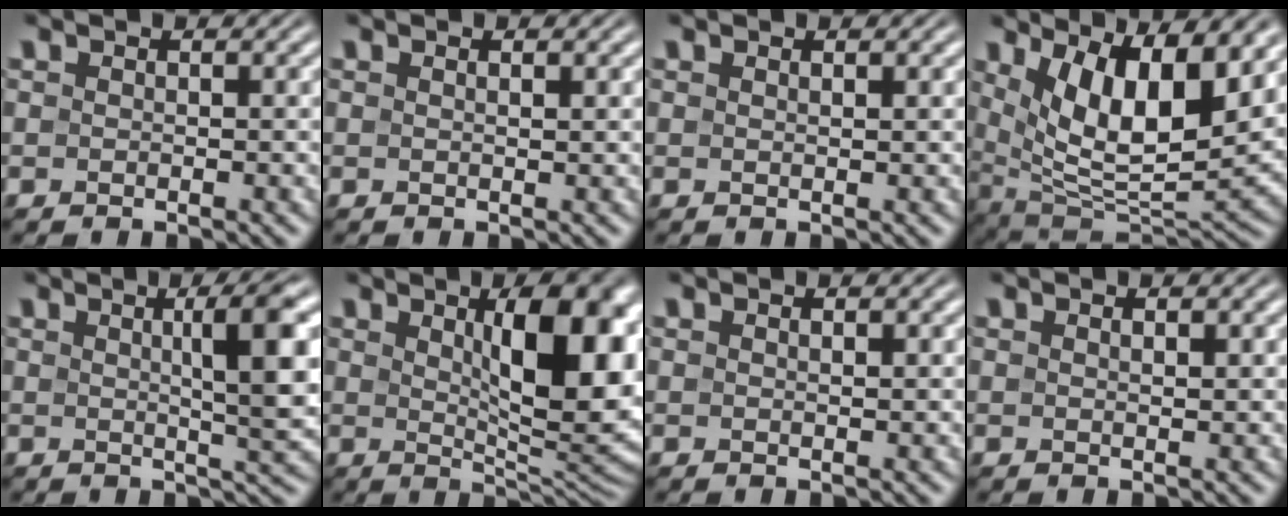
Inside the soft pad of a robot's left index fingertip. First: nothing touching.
{"total": 0.8, "force": [0.4, 0.1, 0.7], "torque": [-0.009, 0.002, 0.005]}
{"total": 0.5, "force": [0.4, 0.0, 0.3], "torque": [-0.004, 0.000, 0.008]}
{"total": 11.0, "force": [4.0, 4.2, 9.4], "torque": [-0.159, -0.016, 0.073]}
{"total": 7.0, "force": [1.6, 1.3, 6.7], "torque": [-0.078, 0.009, 0.022]}
{"total": 11.3, "force": [2.8, 3.8, 10.2], "torque": [-0.125, -0.001, 0.047]}
{"total": 0.6, "force": [0.4, 0.1, 0.5], "torque": [-0.008, 0.000, 0.007]}
{"total": 0.9, "force": [0.5, 0.2, 0.8], "torque": [-0.013, 0.000, 0.009]}